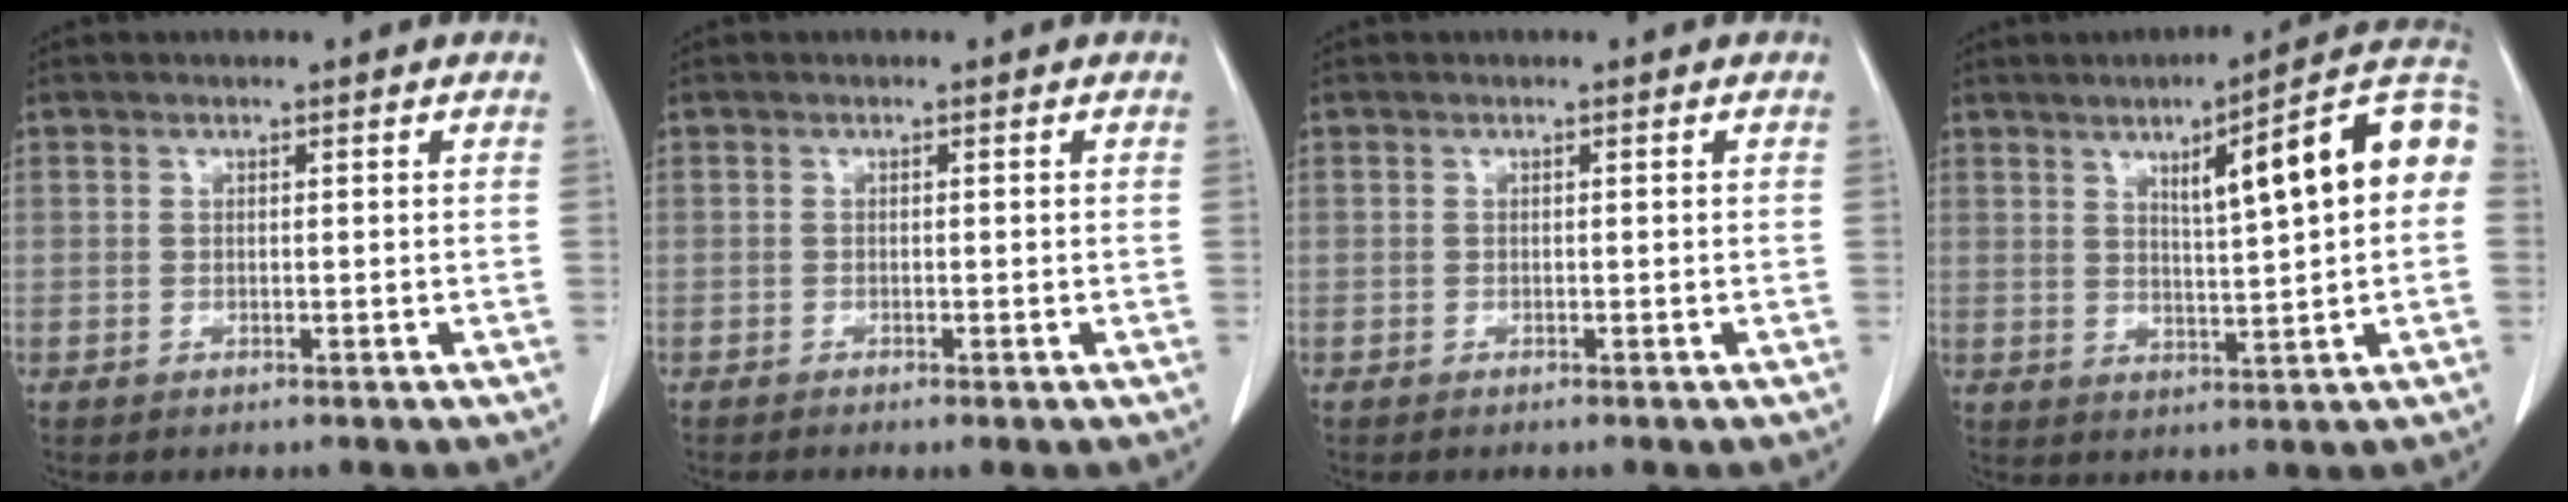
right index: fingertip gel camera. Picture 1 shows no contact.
{"total": 0.8, "force": [-0.6, 0.0, 0.6], "torque": [-0.015, -0.002, -0.011]}
{"total": 0.0}
{"total": 14.6, "force": [3.5, 1.7, 14.1], "torque": [-0.196, 0.031, 0.045]}